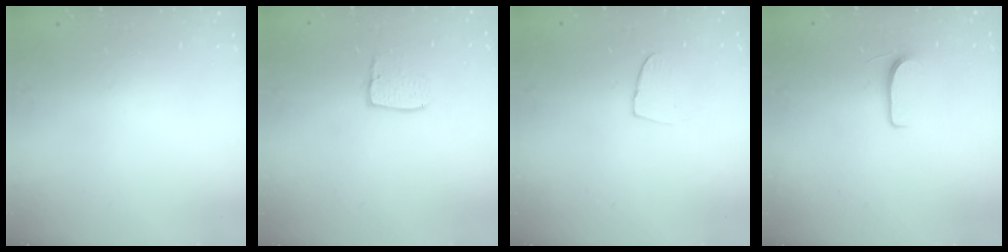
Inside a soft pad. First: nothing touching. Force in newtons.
{"total": 5.5, "press": 5.5, "slide": 0.3}
{"total": 4.2, "press": 4.2, "slide": 0.3}
{"total": 5.4, "press": 5.4, "slide": 0.6}